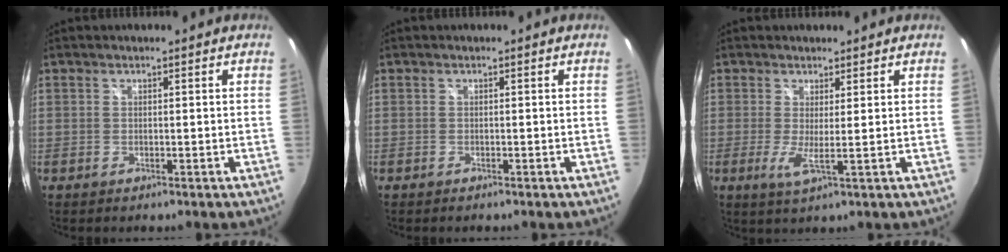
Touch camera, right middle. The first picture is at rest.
{"total": 0.0}
{"total": 3.3, "force": [0.4, -0.4, 3.3], "torque": [-0.062, -0.009, 0.003]}